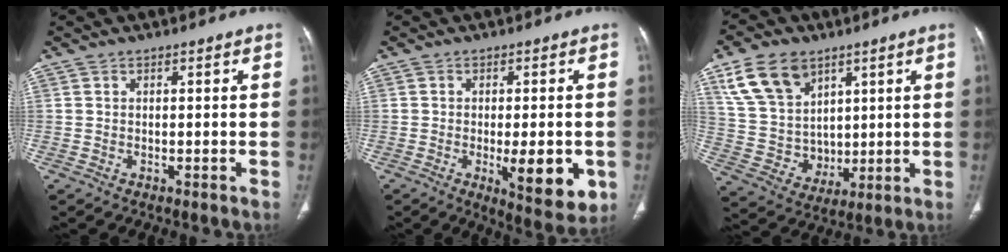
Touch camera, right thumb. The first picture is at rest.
{"total": 10.5, "force": [-2.6, 3.5, 9.5], "torque": [-0.115, -0.017, -0.029]}
{"total": 14.5, "force": [7.5, 10.2, 7.0], "torque": [-0.103, -0.031, 0.158]}